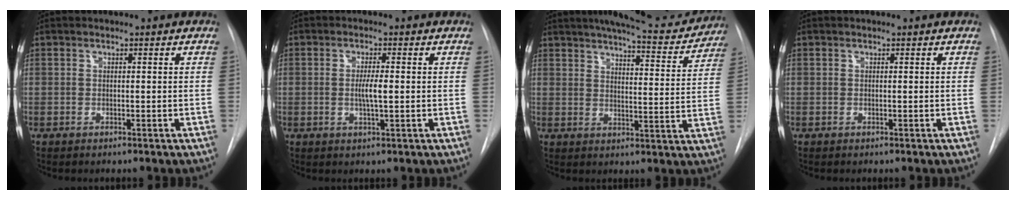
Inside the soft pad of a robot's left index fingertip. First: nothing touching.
{"total": 3.0, "force": [-0.1, 0.3, 3.0], "torque": [-0.057, -0.002, -0.002]}
{"total": 15.0, "force": [13.6, 2.5, 5.7], "torque": [-0.072, -0.019, 0.166]}
{"total": 0.0}